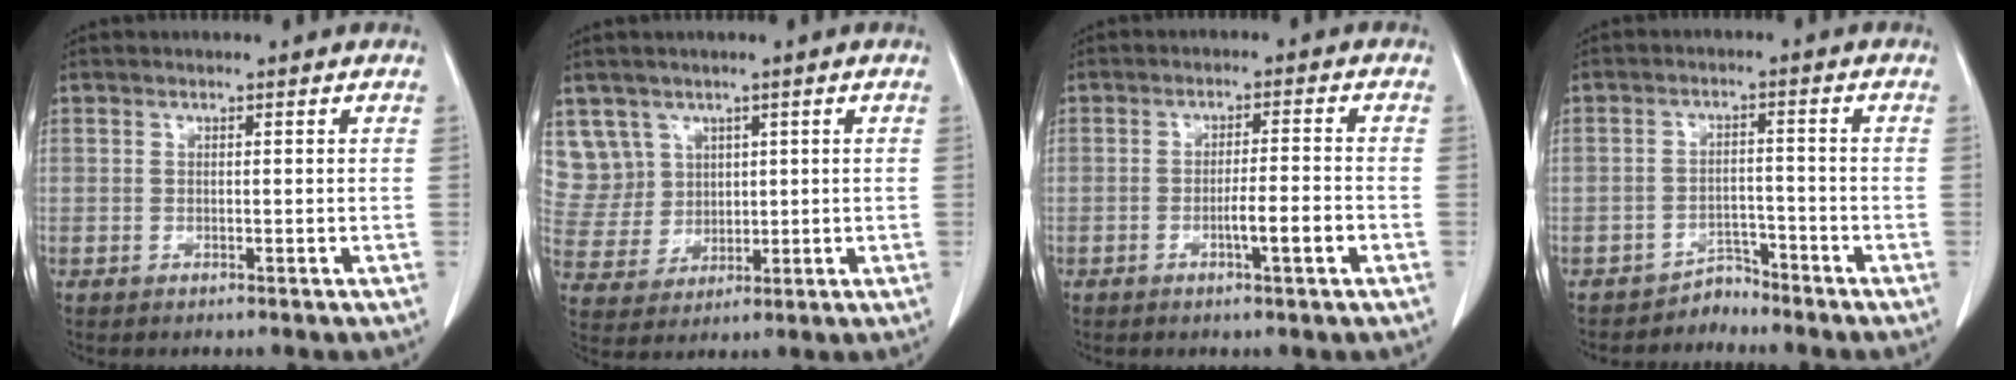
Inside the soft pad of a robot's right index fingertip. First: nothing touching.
{"total": 7.8, "force": [4.0, 6.7, -0.2], "torque": [-0.002, 0.021, 0.097]}
{"total": 4.3, "force": [-1.7, 0.1, 4.0], "torque": [-0.061, -0.001, -0.025]}
{"total": 3.0, "force": [-2.7, 1.0, -0.6], "torque": [0.014, 0.000, -0.043]}